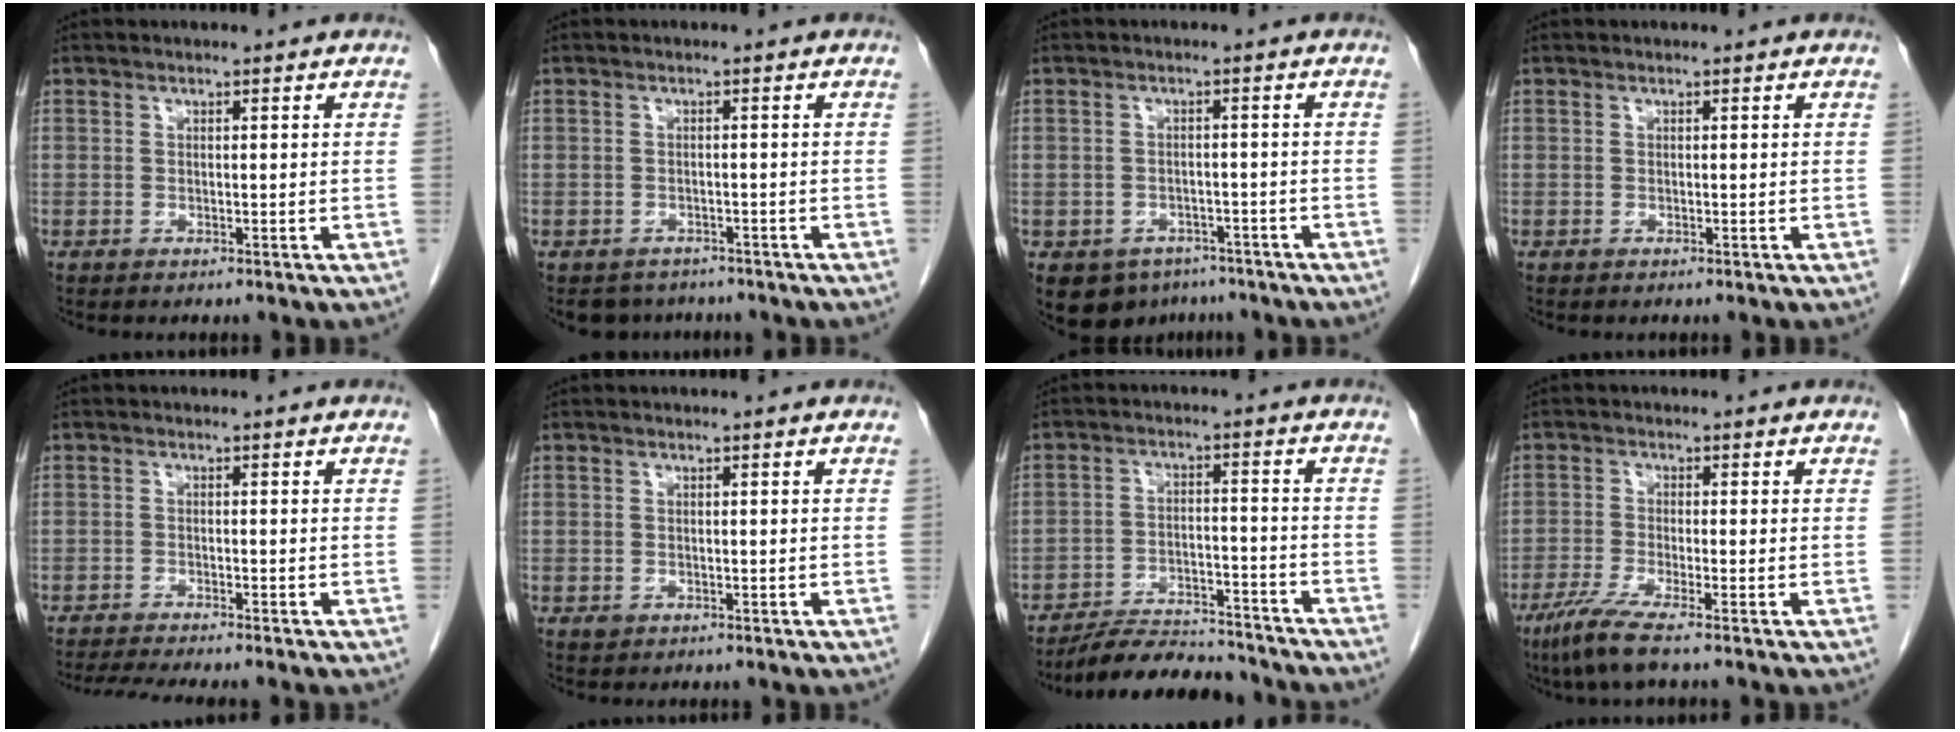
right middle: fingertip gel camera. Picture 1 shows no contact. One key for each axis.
{"total": 4.1, "fx": -3.5, "fy": 2.1, "fz": 0.2, "tx": 0.001, "ty": 0.002, "tz": -0.049}
{"total": 7.3, "fx": -5.1, "fy": 5.0, "fz": 1.7, "tx": -0.024, "ty": 0.005, "tz": -0.065}
{"total": 0.0}
{"total": 5.9, "fx": -5.2, "fy": -0.6, "fz": 2.8, "tx": -0.042, "ty": -0.016, "tz": -0.084}
{"total": 0.6, "fx": -0.2, "fy": 0.5, "fz": 0.2, "tx": -0.004, "ty": 0.001, "tz": -0.001}
{"total": 10.5, "fx": -9.9, "fy": 1.7, "fz": 2.8, "tx": -0.039, "ty": 0.000, "tz": -0.160}
{"total": 5.2, "fx": -3.6, "fy": -0.3, "fz": 3.8, "tx": -0.078, "ty": -0.017, "tz": -0.073}